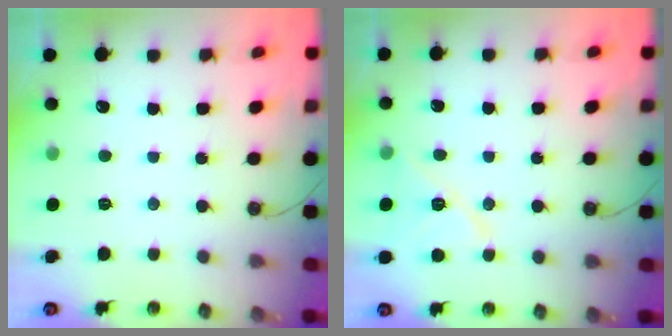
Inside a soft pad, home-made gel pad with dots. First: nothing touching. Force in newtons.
{"total": 12.1, "press": 12.1, "slide": 0.8}